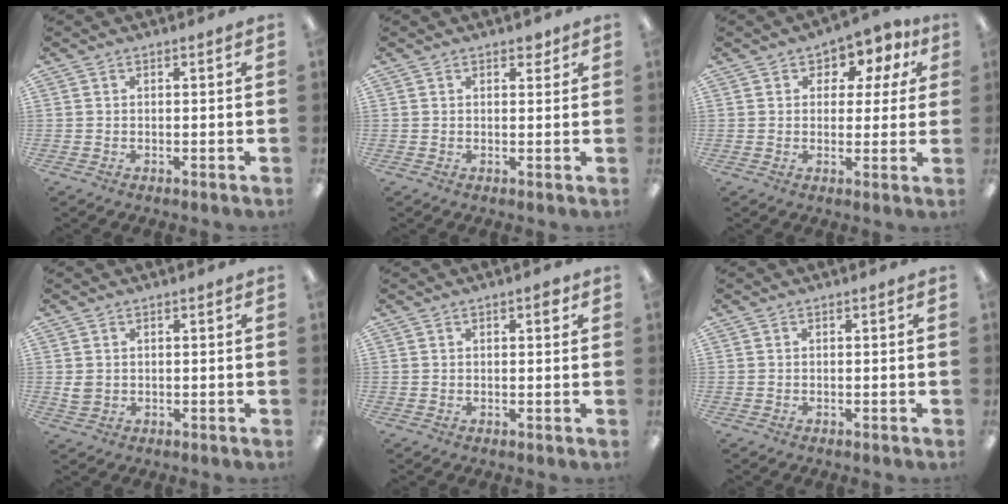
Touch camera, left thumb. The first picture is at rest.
{"total": 2.2, "force": [1.5, 1.2, 1.0], "torque": [-0.006, -0.004, 0.023]}
{"total": 5.8, "force": [3.0, 4.3, 2.5], "torque": [-0.031, -0.014, 0.046]}
{"total": 2.4, "force": [0.6, 2.0, 1.1], "torque": [-0.014, 0.001, 0.010]}
{"total": 1.8, "force": [1.0, 0.8, 1.3], "torque": [-0.010, -0.002, 0.013]}
{"total": 0.0}